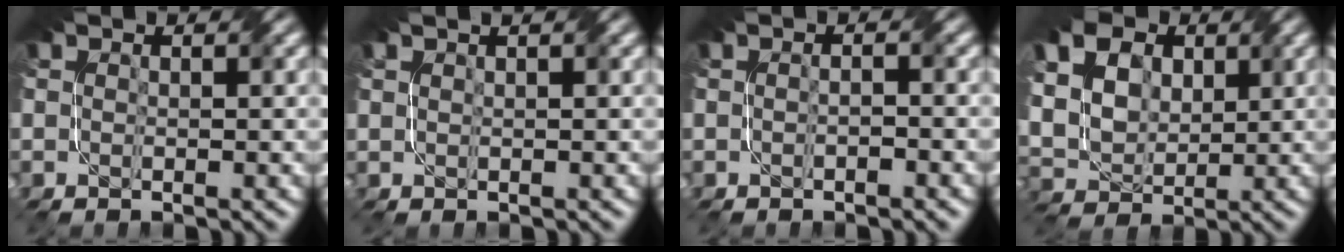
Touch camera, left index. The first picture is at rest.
{"total": 2.5, "force": [1.6, 1.1, 1.6], "torque": [-0.012, 0.010, 0.006]}
{"total": 1.0, "force": [-0.3, 0.2, 0.9], "torque": [-0.013, -0.004, -0.013]}
{"total": 10.7, "force": [4.3, 7.9, 5.9], "torque": [-0.141, 0.027, 0.075]}